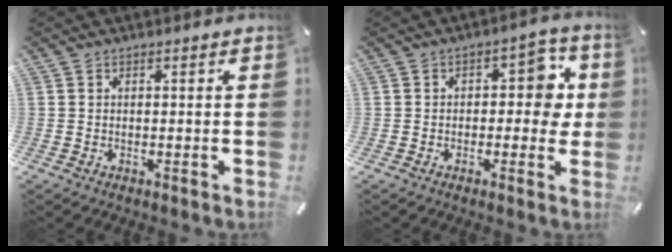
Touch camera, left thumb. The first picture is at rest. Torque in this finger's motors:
{"motor_torque": [0.10, -0.04, 0.29, 0.26, -0.04]}